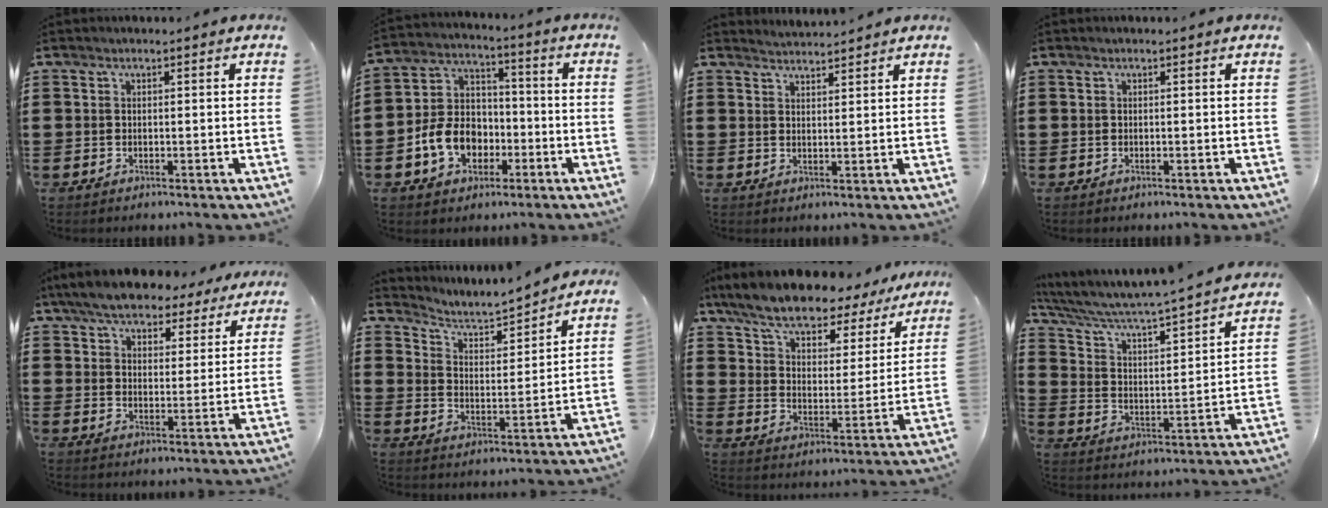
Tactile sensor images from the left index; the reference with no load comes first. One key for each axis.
{"total": 9.1, "fx": -3.4, "fy": 6.9, "fz": 4.9, "tx": -0.132, "ty": 0.017, "tz": -0.067}
{"total": 2.5, "fx": 2.4, "fy": -0.2, "fz": -0.3, "tx": -0.003, "ty": -0.007, "tz": 0.047}
{"total": 0.0}
{"total": 7.1, "fx": 6.5, "fy": 1.7, "fz": 2.3, "tx": -0.074, "ty": -0.017, "tz": 0.120}
{"total": 4.1, "fx": 3.9, "fy": 0.8, "fz": 1.1, "tx": -0.045, "ty": -0.029, "tz": 0.058}
{"total": 8.5, "fx": 7.7, "fy": 1.7, "fz": 3.1, "tx": -0.097, "ty": -0.040, "tz": 0.133}
{"total": 3.9, "fx": 3.6, "fy": 0.1, "fz": 1.4, "tx": -0.053, "ty": -0.047, "tz": 0.048}